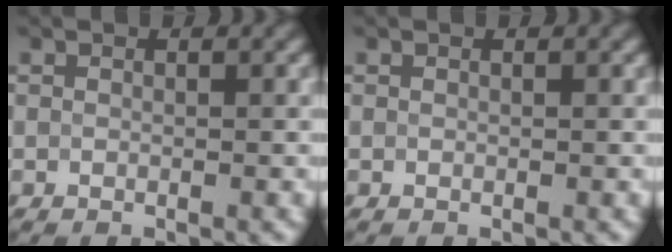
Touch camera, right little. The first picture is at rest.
{"total": 0.0}